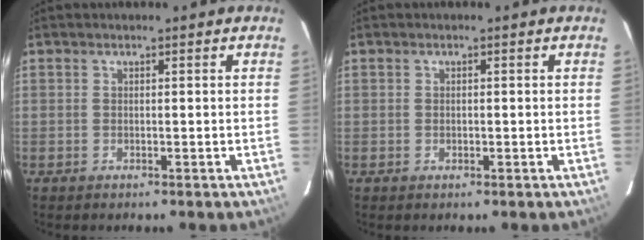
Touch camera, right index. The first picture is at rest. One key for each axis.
{"total": 0.8, "fx": -0.1, "fy": 0.8, "fz": 0.3, "tx": -0.003, "ty": 0.000, "tz": -0.003}